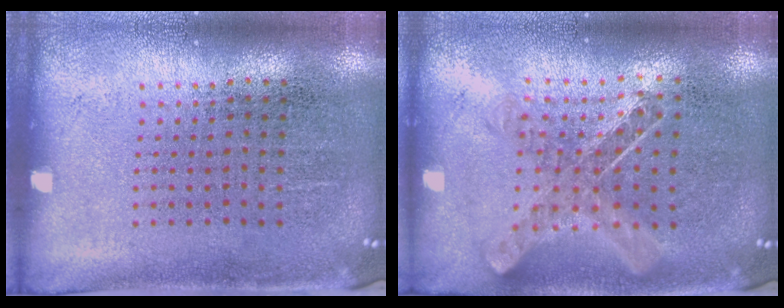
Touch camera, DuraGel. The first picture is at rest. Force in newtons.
{"total": 1.0, "press": 1.0, "slide": 0.1}